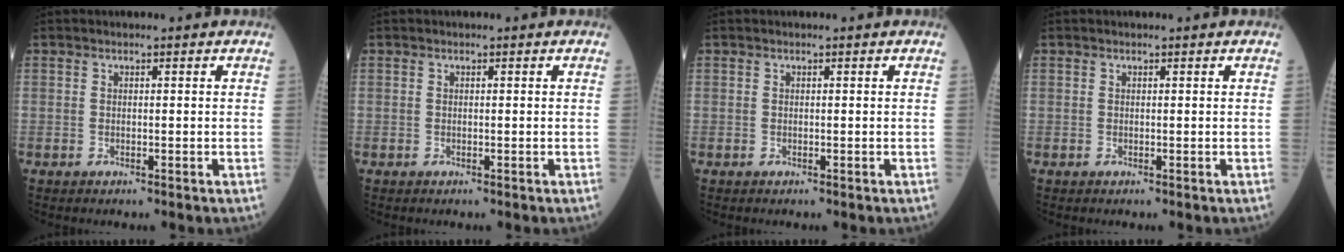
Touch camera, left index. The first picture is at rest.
{"total": 0.0}
{"total": 0.0}
{"total": 0.0}